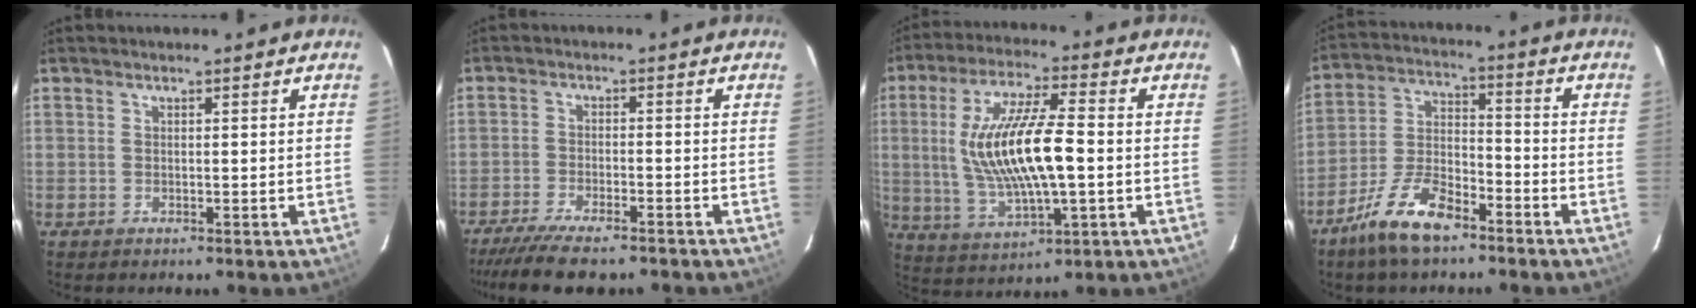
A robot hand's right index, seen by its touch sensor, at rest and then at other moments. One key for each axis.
{"total": 11.0, "fx": -9.3, "fy": 2.3, "fz": 5.4, "tx": -0.128, "ty": -0.028, "tz": -0.156}
{"total": 16.2, "fx": -0.2, "fy": 4.6, "fz": 15.6, "tx": -0.300, "ty": 0.000, "tz": 0.008}
{"total": 11.9, "fx": -8.4, "fy": 4.2, "fz": 7.2, "tx": -0.157, "ty": 0.004, "tz": -0.157}